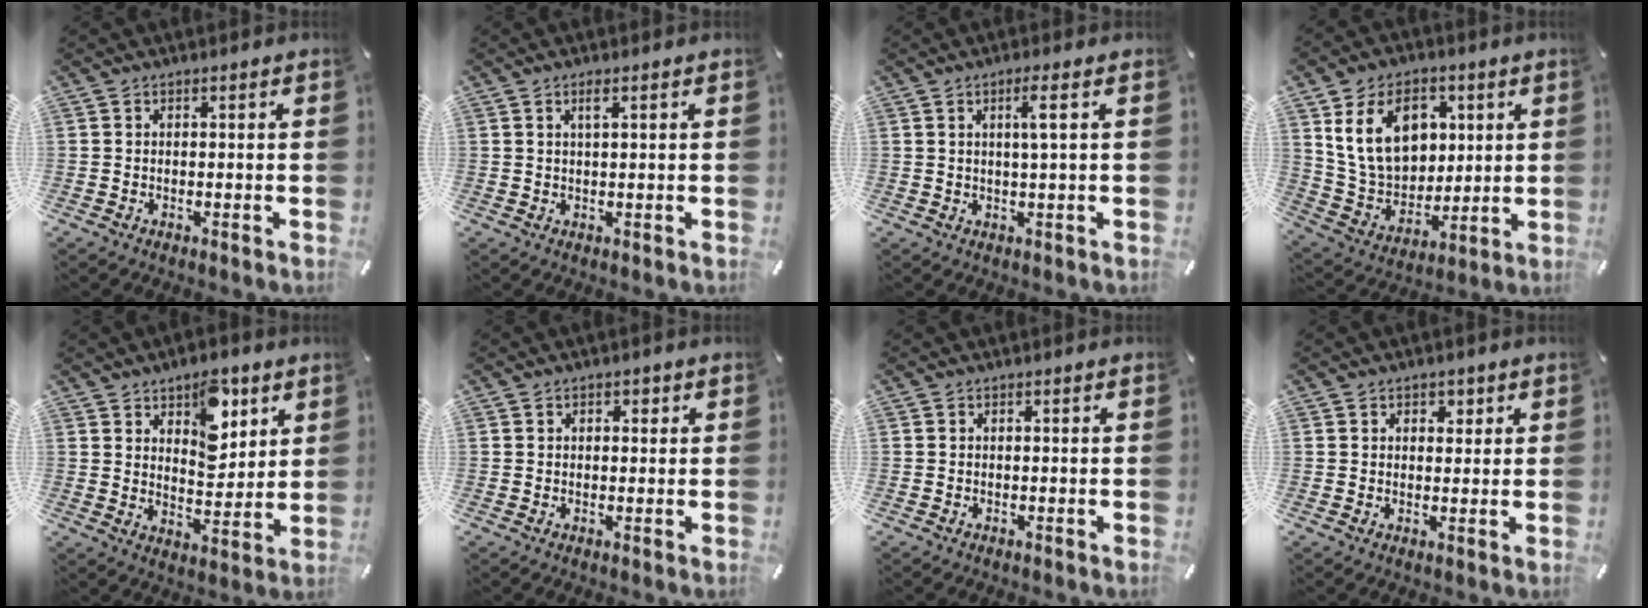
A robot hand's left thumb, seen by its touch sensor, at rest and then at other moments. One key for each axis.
{"total": 2.1, "fx": 0.9, "fy": 0.4, "fz": 1.8, "tx": -0.039, "ty": 0.003, "tz": 0.014}
{"total": 4.1, "fx": 1.1, "fy": 0.1, "fz": 4.0, "tx": -0.071, "ty": -0.005, "tz": 0.014}
{"total": 16.2, "fx": 5.6, "fy": 12.4, "fz": 8.9, "tx": -0.164, "ty": -0.004, "tz": 0.109}
{"total": 11.2, "fx": 5.8, "fy": 6.8, "fz": 6.7, "tx": -0.084, "ty": -0.020, "tz": 0.100}
{"total": 1.5, "fx": 0.5, "fy": 1.2, "fz": 0.8, "tx": -0.010, "ty": 0.005, "tz": 0.004}
{"total": 0.0}
{"total": 1.9, "fx": 0.9, "fy": 1.6, "fz": 0.6, "tx": 0.002, "ty": -0.001, "tz": 0.010}